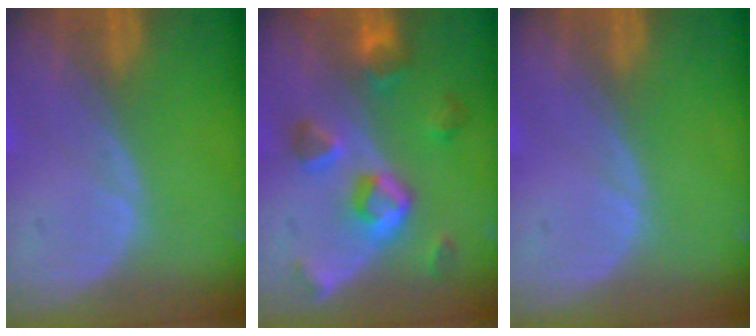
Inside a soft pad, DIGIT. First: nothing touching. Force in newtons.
{"total": 7.8, "press": 7.0, "slide": 3.4}
{"total": 0.0}